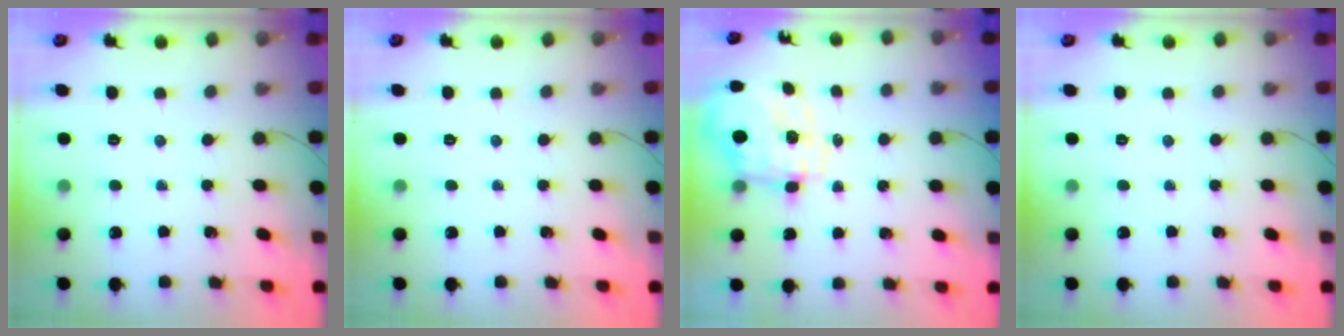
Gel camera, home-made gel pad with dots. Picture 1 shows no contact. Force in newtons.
{"total": 0.0}
{"total": 4.0, "press": 3.7, "slide": 1.5}
{"total": 0.0}